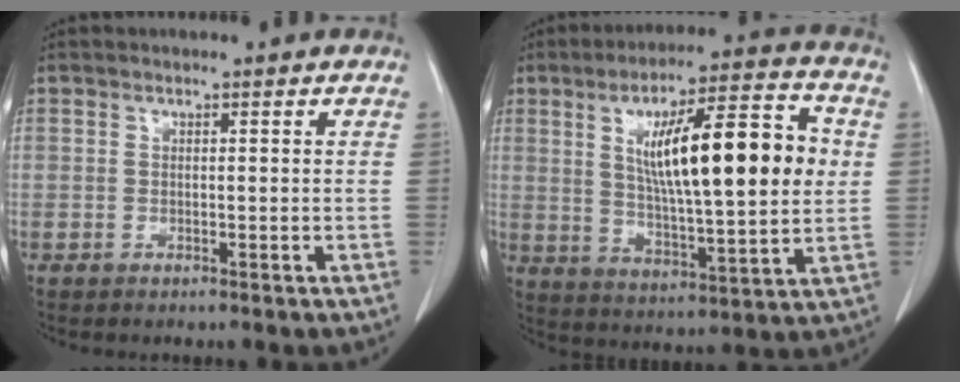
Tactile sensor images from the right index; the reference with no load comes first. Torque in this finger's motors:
{"motor_torque": [1.30, 0.62, 0.80, 0.21]}